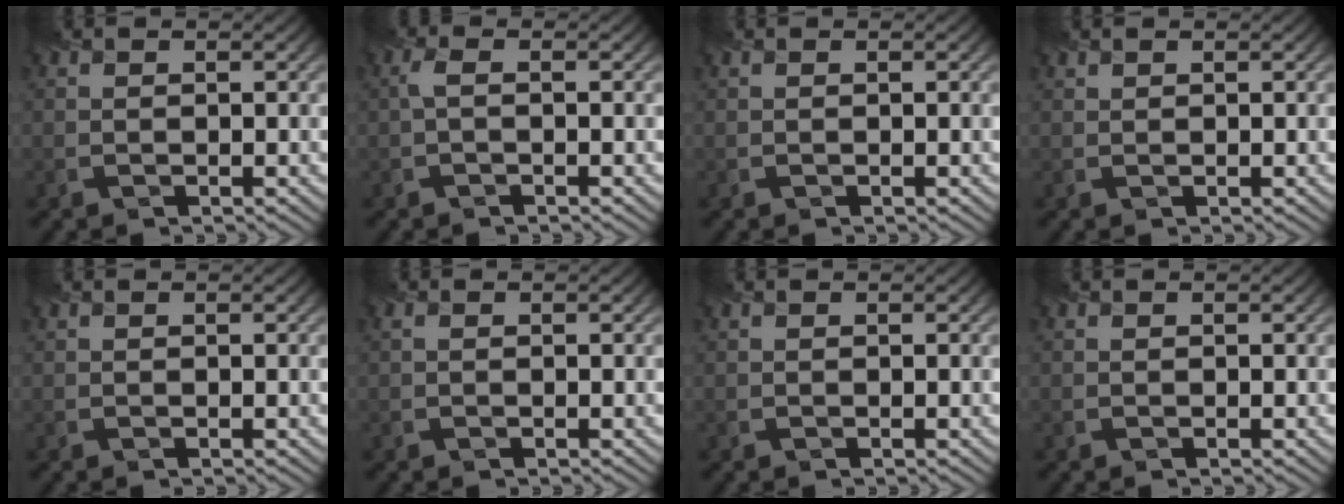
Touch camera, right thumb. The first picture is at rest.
{"total": 1.3, "force": [-0.1, 0.4, 1.3], "torque": [-0.032, 0.005, -0.005]}
{"total": 0.0}
{"total": 0.5, "force": [0.5, 0.1, 0.1], "torque": [-0.004, 0.001, 0.012]}
{"total": 0.0}
{"total": 0.6, "force": [0.1, 0.4, 0.5], "torque": [-0.013, 0.002, 0.004]}
{"total": 0.0}
{"total": 0.0}